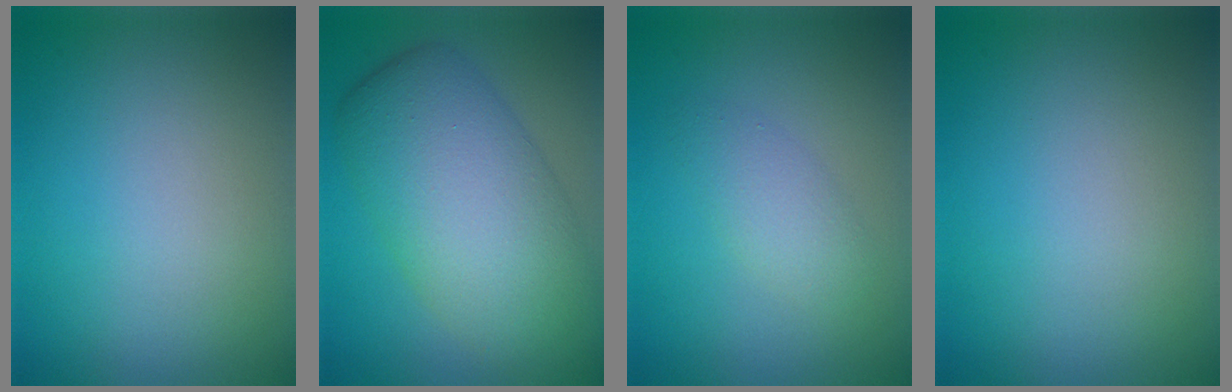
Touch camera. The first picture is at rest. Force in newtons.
{"total": 10.0, "press": 10.0, "slide": 0.4}
{"total": 2.1, "press": 2.1, "slide": 0.0}
{"total": 0.0}